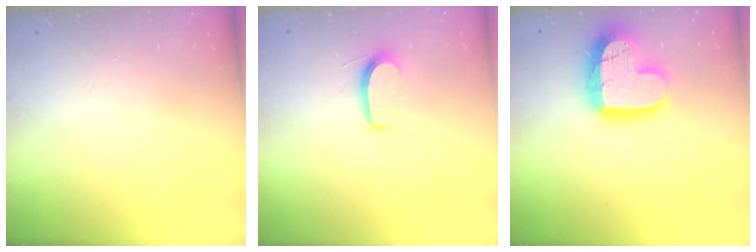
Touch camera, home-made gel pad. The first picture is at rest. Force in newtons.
{"total": 6.1, "press": 6.1, "slide": 0.6}
{"total": 16.9, "press": 16.9, "slide": 1.4}